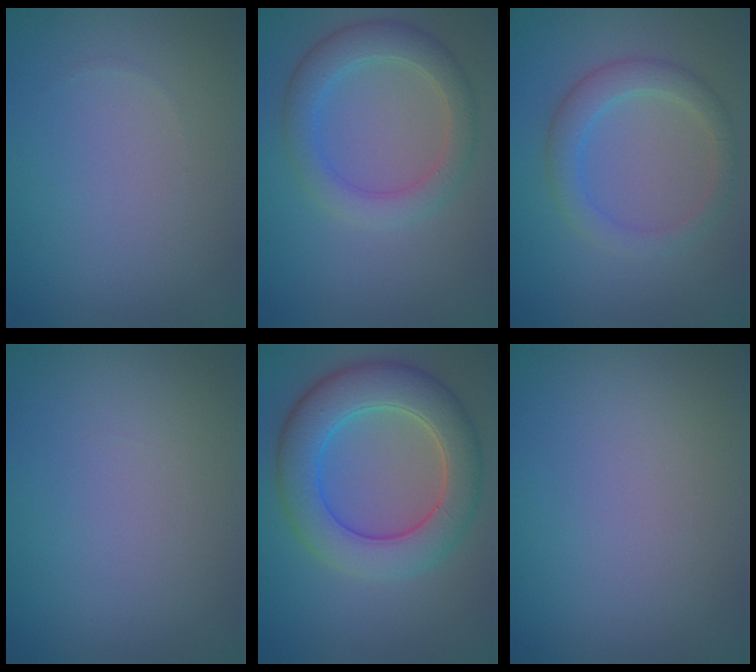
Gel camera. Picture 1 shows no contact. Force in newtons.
{"total": 3.7, "press": 3.7, "slide": 0.1}
{"total": 2.9, "press": 2.9, "slide": 0.1}
{"total": 0.0}
{"total": 8.3, "press": 8.3, "slide": 0.1}
{"total": 0.0}